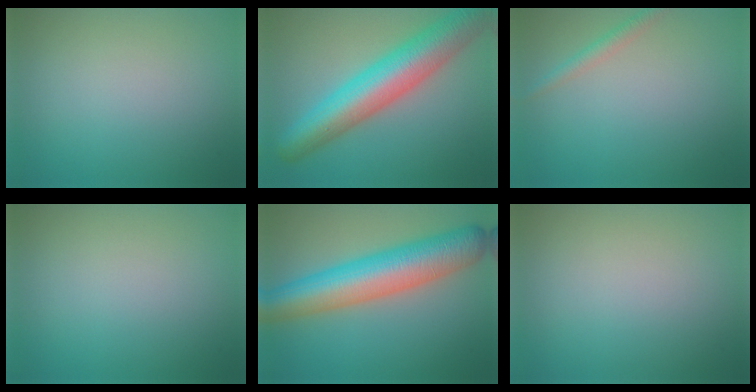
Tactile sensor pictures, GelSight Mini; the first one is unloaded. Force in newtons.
{"total": 9.7, "press": 9.7, "slide": 0.3}
{"total": 1.5, "press": 1.5, "slide": 0.0}
{"total": 0.0}
{"total": 9.6, "press": 9.6, "slide": 0.3}
{"total": 0.0}